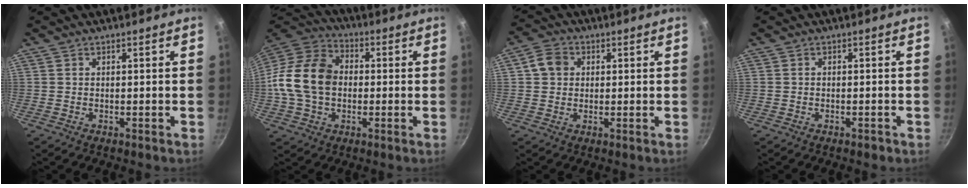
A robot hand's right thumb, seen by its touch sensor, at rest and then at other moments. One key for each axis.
{"total": 16.2, "fx": -0.5, "fy": 12.1, "fz": 10.9, "tx": -0.181, "ty": 0.031, "tz": -0.025}
{"total": 4.9, "fx": 0.9, "fy": 4.2, "fz": 2.2, "tx": -0.024, "ty": 0.007, "tz": 0.006}
{"total": 1.1, "fx": -0.7, "fy": 0.6, "fz": 0.6, "tx": -0.011, "ty": 0.007, "tz": -0.008}